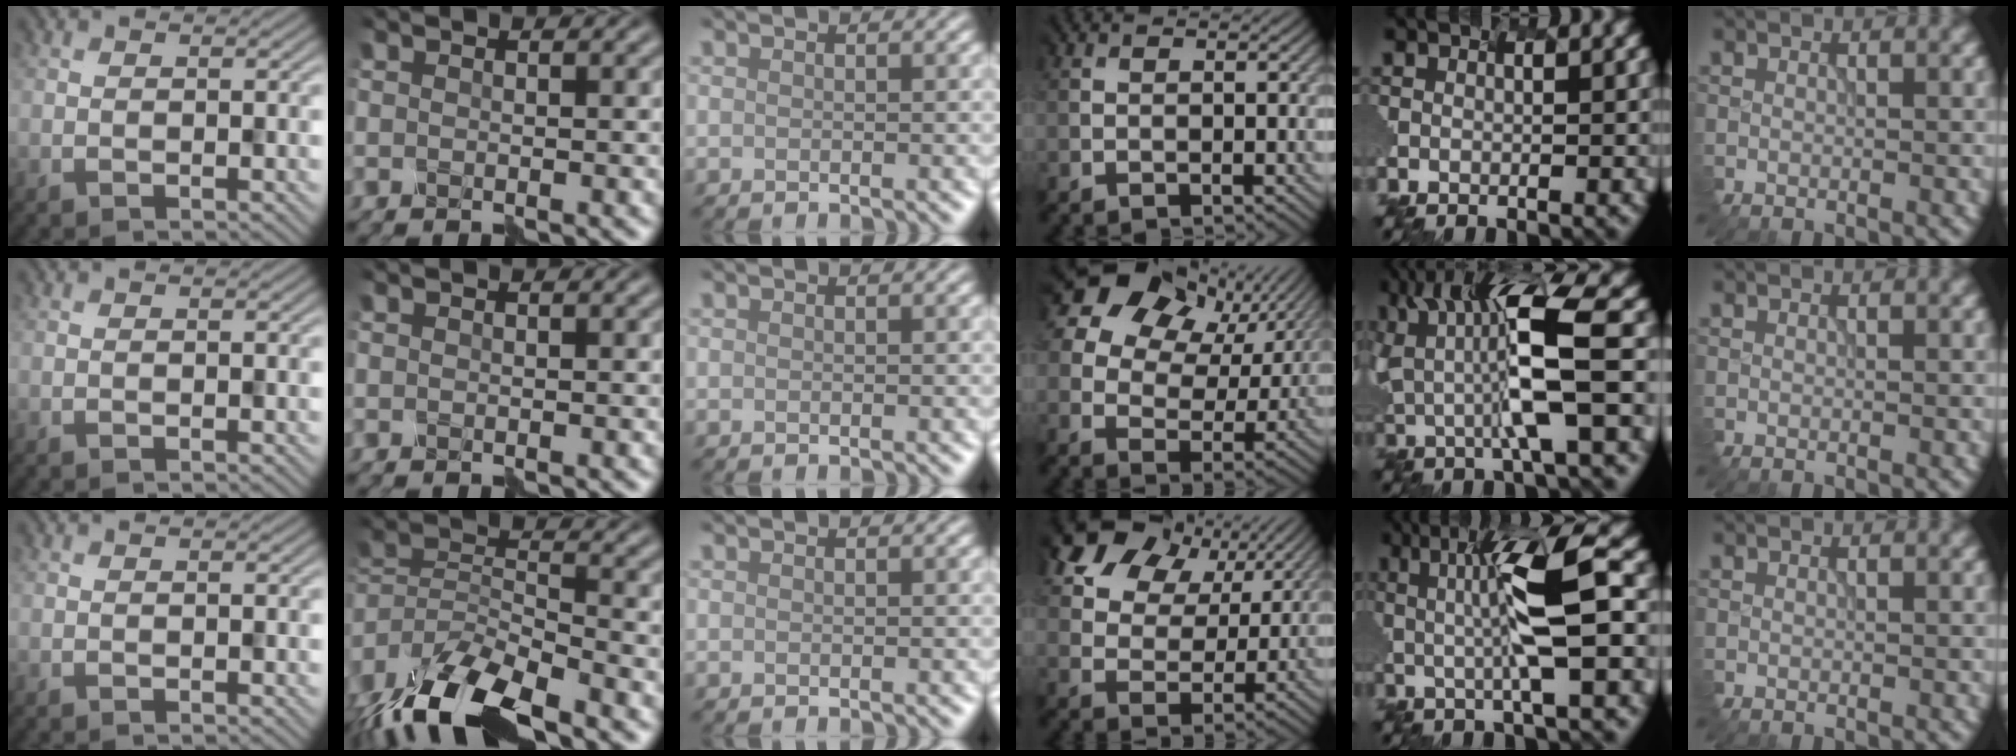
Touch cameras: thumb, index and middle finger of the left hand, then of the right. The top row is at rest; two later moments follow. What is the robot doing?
{"motion": "disassemble", "object": "puzzle pieces"}